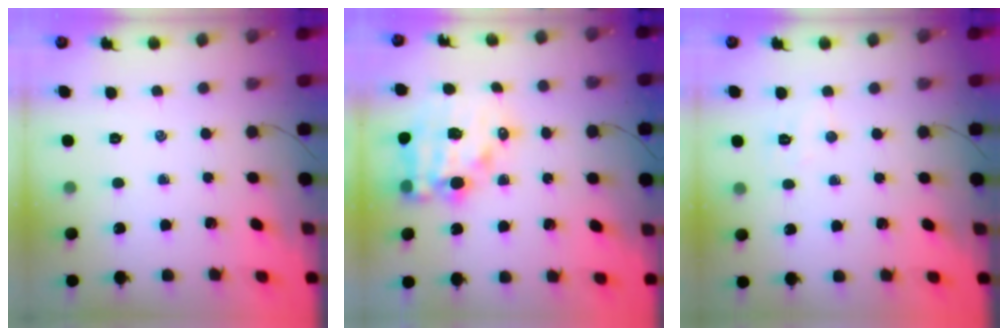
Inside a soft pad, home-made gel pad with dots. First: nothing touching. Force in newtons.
{"total": 13.9, "press": 13.5, "slide": 3.5}
{"total": 4.7, "press": 4.6, "slide": 1.0}